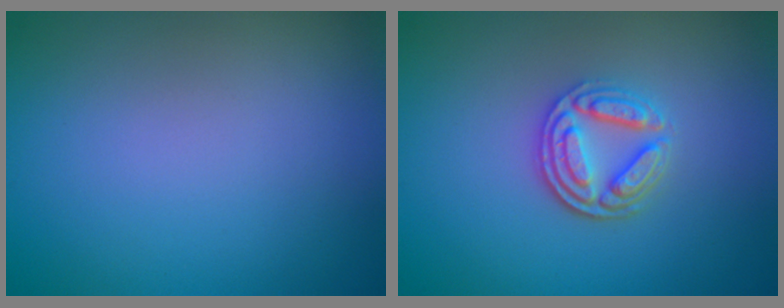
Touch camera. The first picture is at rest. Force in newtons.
{"total": 3.6, "press": 3.2, "slide": 1.8}